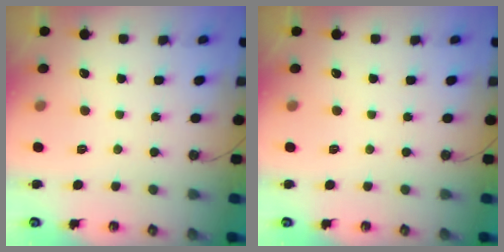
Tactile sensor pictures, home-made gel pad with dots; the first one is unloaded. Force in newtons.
{"total": 0.0}